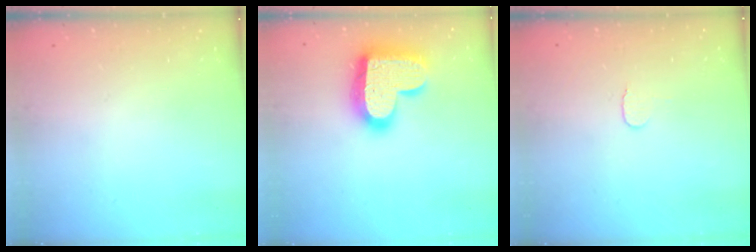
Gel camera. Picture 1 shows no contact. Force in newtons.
{"total": 22.2, "press": 22.1, "slide": 1.5}
{"total": 3.5, "press": 3.5, "slide": 0.4}